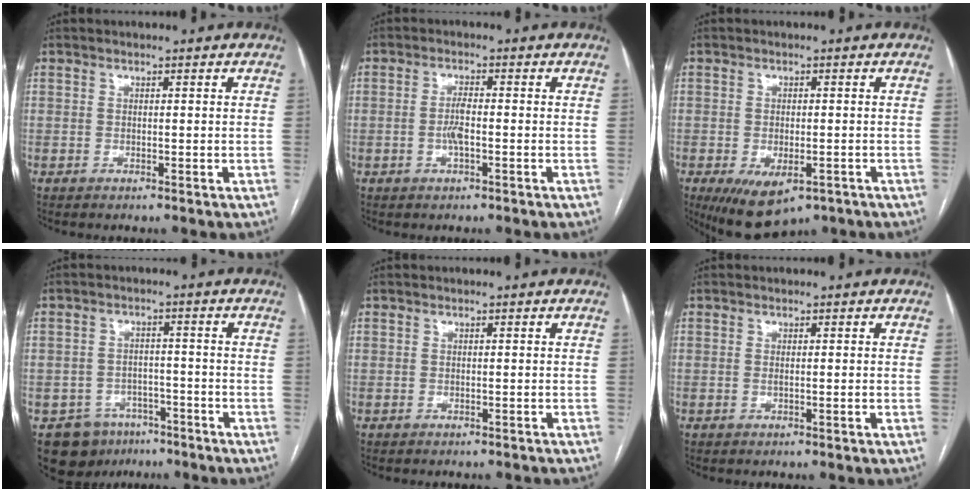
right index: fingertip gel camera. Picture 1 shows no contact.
{"total": 2.9, "force": [-0.6, 0.6, 2.8], "torque": [-0.060, 0.000, -0.011]}
{"total": 8.9, "force": [-4.8, 4.3, 6.1], "torque": [-0.105, -0.015, -0.064]}
{"total": 8.6, "force": [-5.4, 6.5, 1.7], "torque": [-0.028, 0.015, -0.073]}
{"total": 2.8, "force": [-2.5, 1.2, 0.5], "torque": [-0.003, -0.001, -0.031]}
{"total": 0.8, "force": [-0.1, 0.0, 0.8], "torque": [-0.020, -0.004, 0.002]}